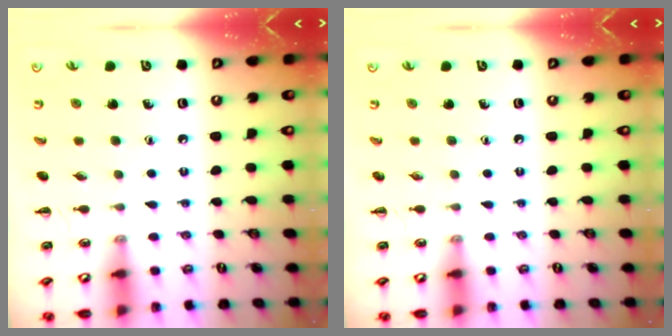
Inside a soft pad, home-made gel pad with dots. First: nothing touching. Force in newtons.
{"total": 0.0}